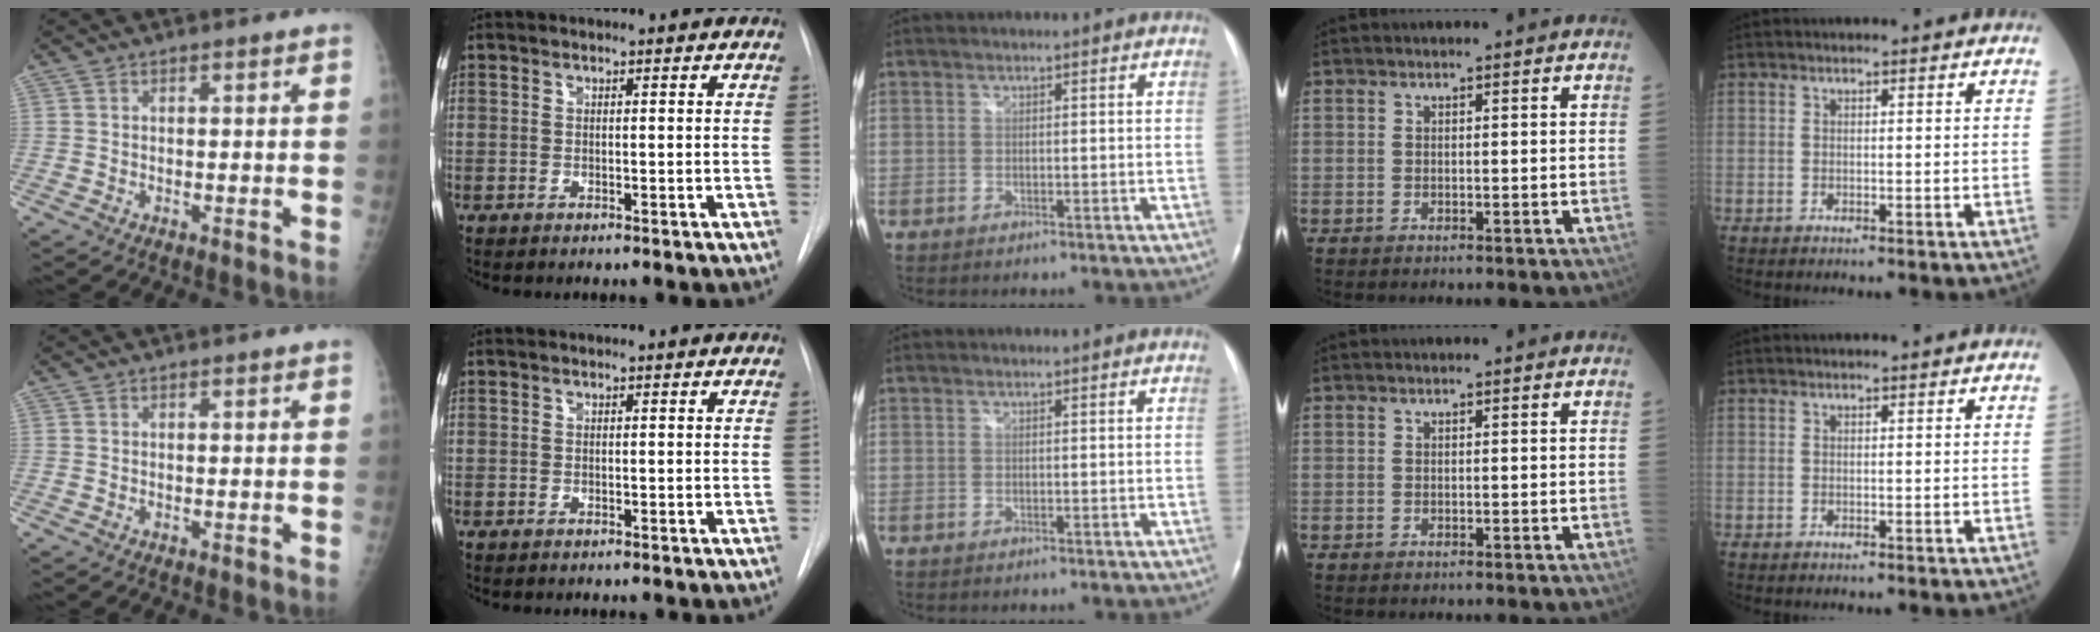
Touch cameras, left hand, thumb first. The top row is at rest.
{}